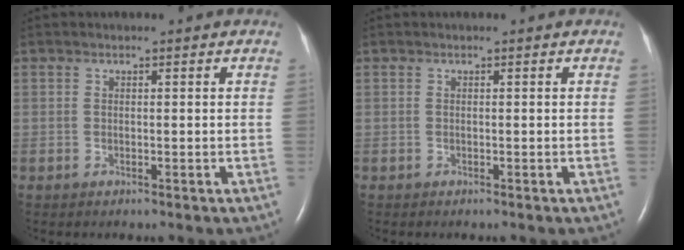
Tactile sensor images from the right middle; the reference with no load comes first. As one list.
[{"total": 0.0}]